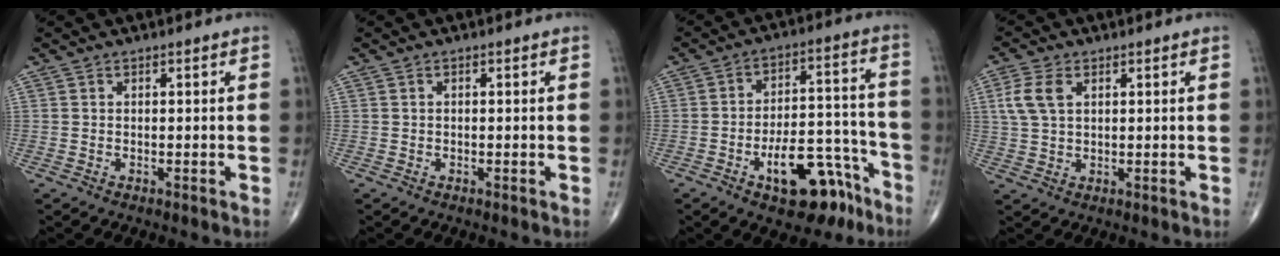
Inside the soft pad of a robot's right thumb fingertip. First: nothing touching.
{"total": 0.0}
{"total": 15.0, "force": [-8.5, 7.0, 10.3], "torque": [-0.120, 0.077, -0.118]}
{"total": 5.8, "force": [1.8, 3.5, 4.2], "torque": [-0.097, 0.007, 0.037]}